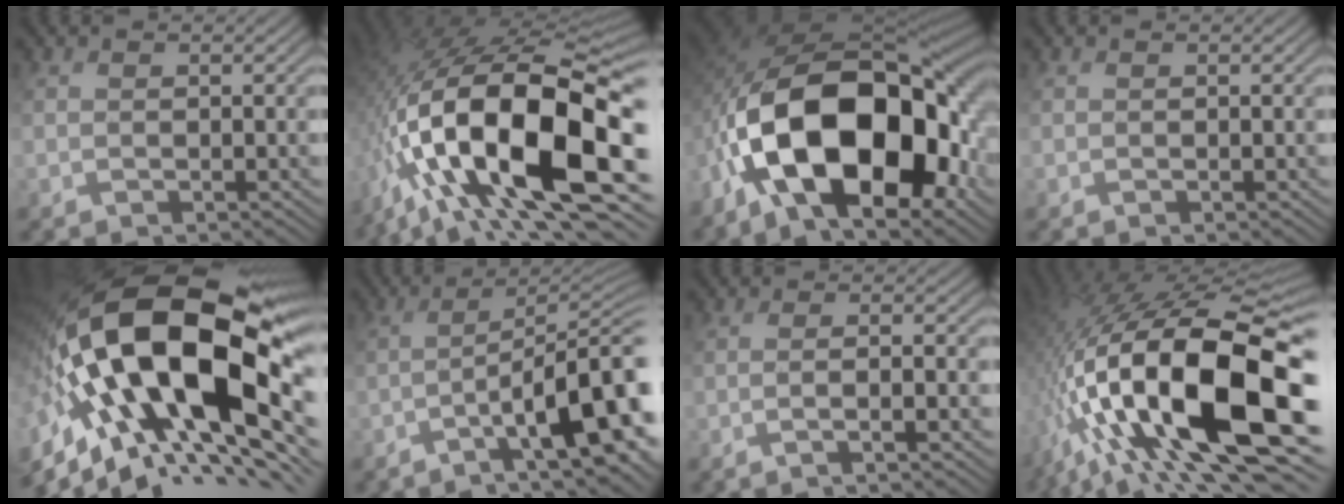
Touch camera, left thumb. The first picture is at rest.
{"total": 20.4, "force": [-6.5, 9.2, 17.1], "torque": [-0.325, -0.010, -0.115]}
{"total": 20.6, "force": [-5.4, 11.4, 16.2], "torque": [-0.336, -0.034, -0.072]}
{"total": 0.0}
{"total": 22.6, "force": [-0.6, 11.1, 19.7], "torque": [-0.420, -0.015, -0.016]}
{"total": 13.1, "force": [-6.1, 3.0, 11.2], "torque": [-0.144, 0.022, -0.095]}
{"total": 3.6, "force": [-1.7, 0.6, 3.1], "torque": [-0.046, 0.008, -0.046]}
{"total": 20.6, "force": [-5.0, 8.0, 18.3], "torque": [-0.349, -0.016, -0.087]}